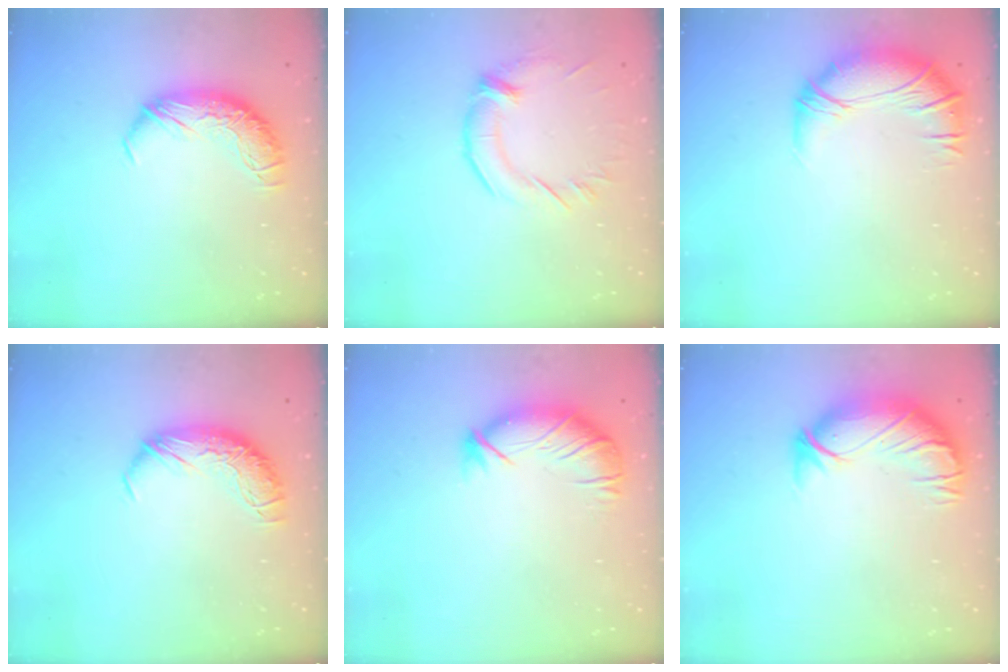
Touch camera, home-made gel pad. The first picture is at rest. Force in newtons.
{"total": 1.5, "press": 0.4, "slide": 1.4}
{"total": 3.4, "press": 2.6, "slide": 2.1}
{"total": 0.0}
{"total": 3.0, "press": 2.6, "slide": 1.5}
{"total": 3.0, "press": 0.4, "slide": 2.9}